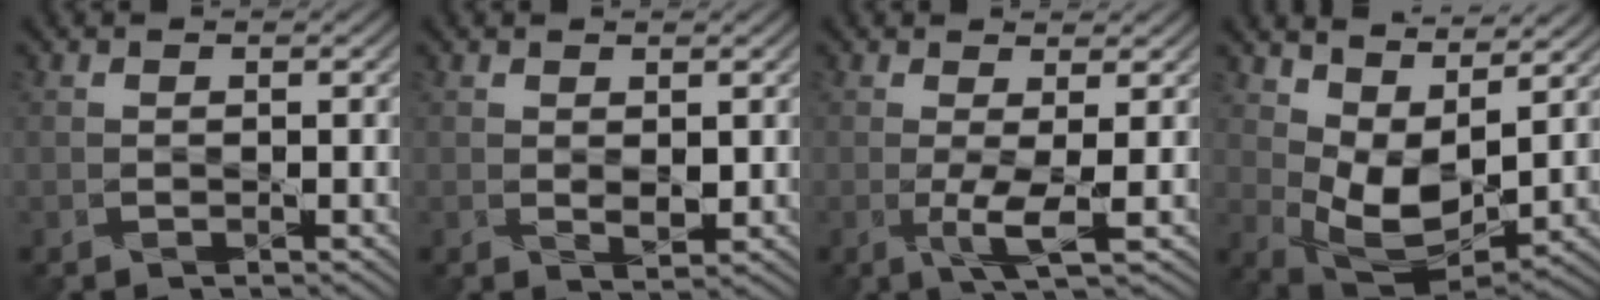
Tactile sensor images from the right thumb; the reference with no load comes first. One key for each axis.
{"total": 1.5, "fx": 0.5, "fy": 0.9, "fz": 1.2, "tx": -0.026, "ty": -0.006, "tz": 0.012}
{"total": 2.9, "fx": -0.2, "fy": 0.0, "fz": 2.9, "tx": -0.062, "ty": -0.001, "tz": -0.008}
{"total": 8.9, "fx": 4.9, "fy": 4.2, "fz": 6.1, "tx": -0.134, "ty": -0.003, "tz": 0.094}